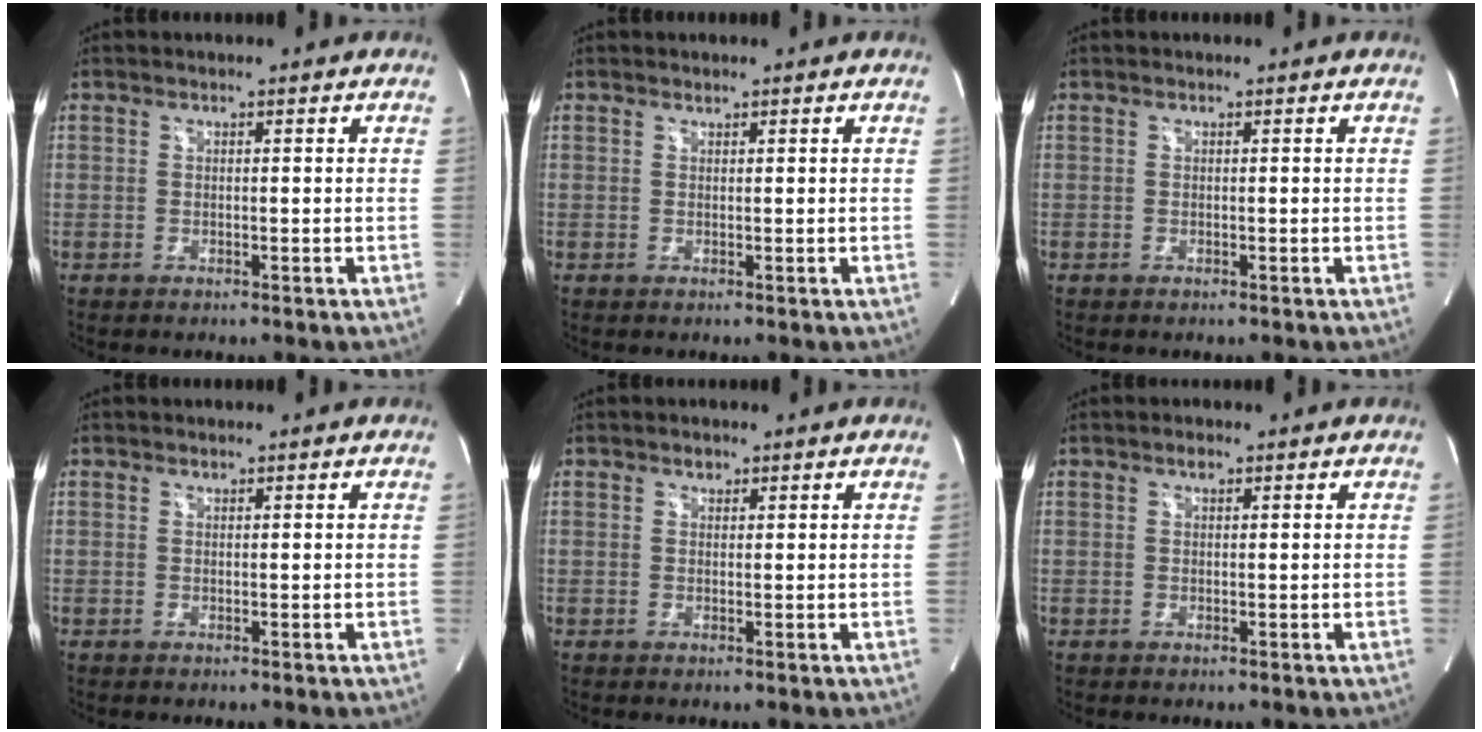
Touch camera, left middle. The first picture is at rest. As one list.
[{"total": 0.0}, {"total": 0.0}, {"total": 0.0}, {"total": 1.0, "force": [0.6, 0.7, 0.2], "torque": [-0.004, -0.001, 0.009]}, {"total": 0.8, "force": [0.5, 0.4, 0.5], "torque": [-0.009, 0.002, 0.008]}]